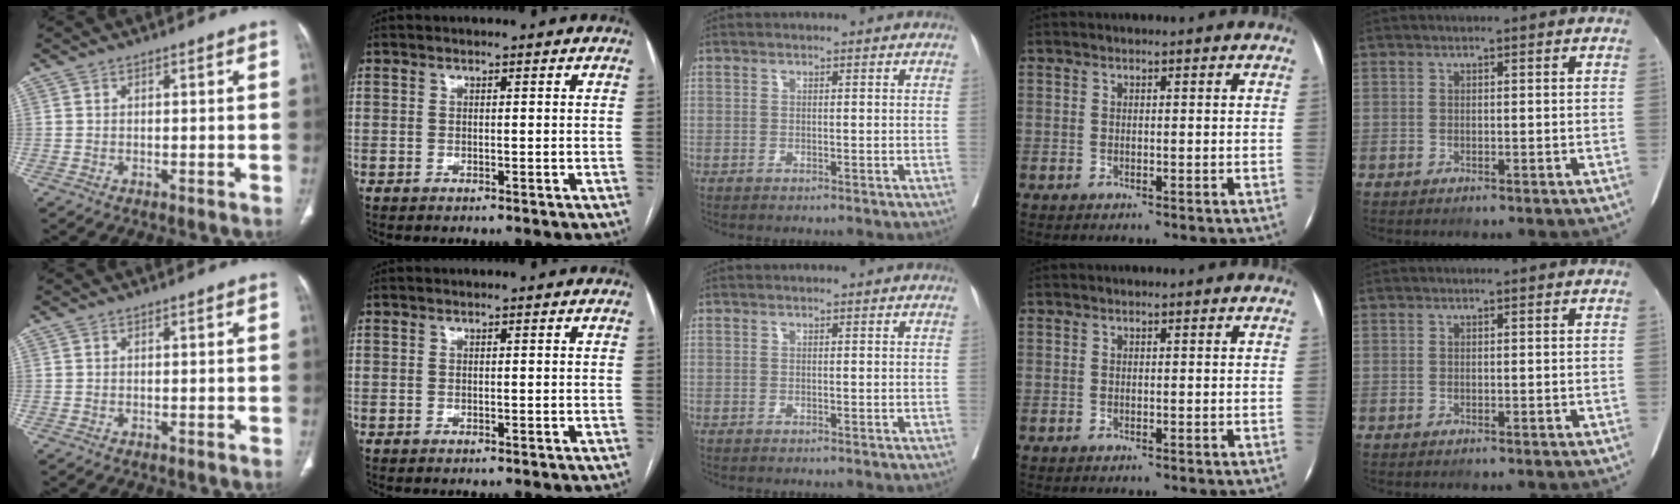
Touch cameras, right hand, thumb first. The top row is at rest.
{}